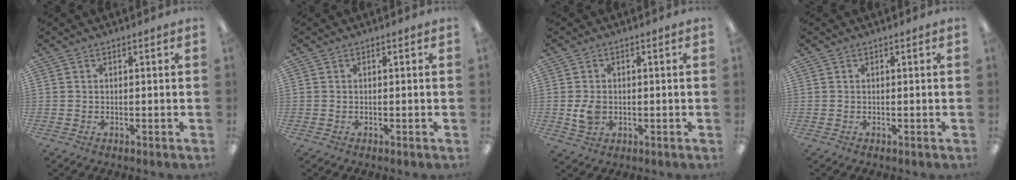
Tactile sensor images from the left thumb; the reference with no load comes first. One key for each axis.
{"total": 0.0}
{"total": 4.2, "fx": -0.3, "fy": 3.3, "fz": 2.6, "tx": -0.038, "ty": -0.003, "tz": -0.008}
{"total": 0.0}